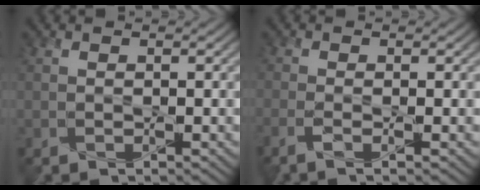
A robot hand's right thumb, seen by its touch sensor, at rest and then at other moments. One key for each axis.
{"total": 2.3, "fx": -1.2, "fy": 0.4, "fz": 1.9, "tx": -0.042, "ty": -0.001, "tz": -0.034}